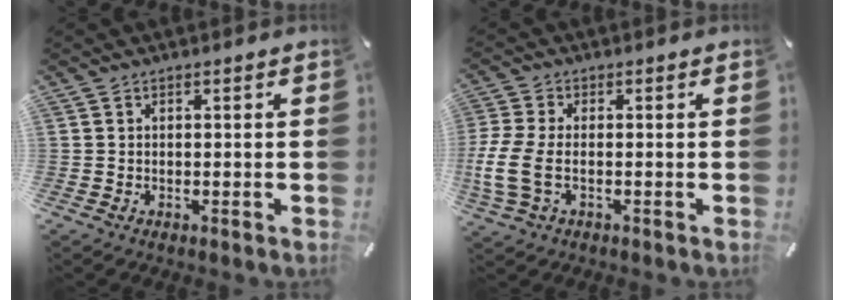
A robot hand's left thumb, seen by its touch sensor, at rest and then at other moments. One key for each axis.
{"total": 8.4, "fx": -1.6, "fy": 4.5, "fz": 6.9, "tx": -0.150, "ty": -0.006, "tz": -0.025}